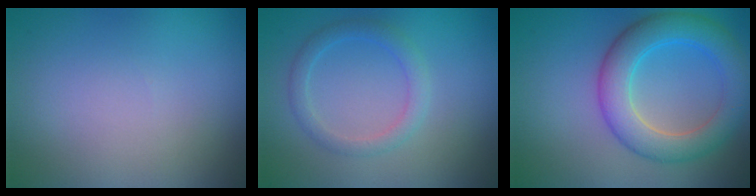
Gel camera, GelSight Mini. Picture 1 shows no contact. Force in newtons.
{"total": 2.1, "press": 2.1, "slide": 0.1}
{"total": 5.9, "press": 5.9, "slide": 0.4}